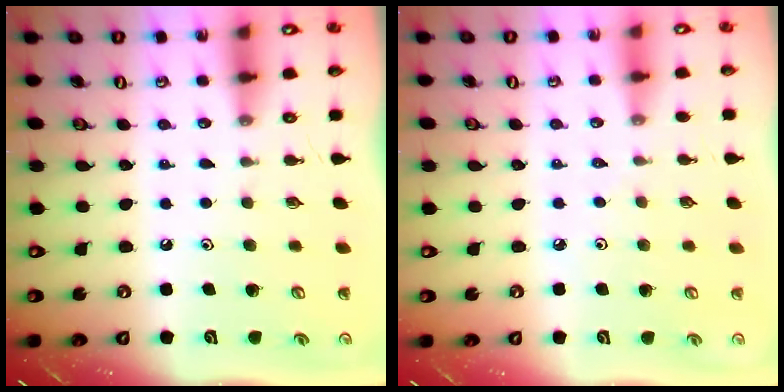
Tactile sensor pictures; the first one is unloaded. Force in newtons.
{"total": 1.9, "press": 1.8, "slide": 0.4}